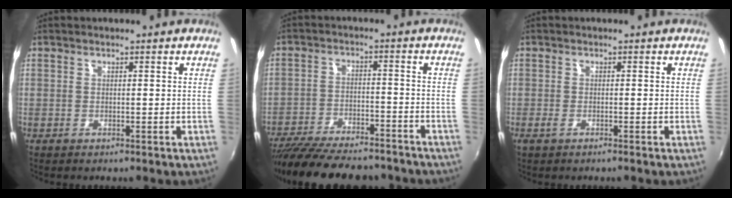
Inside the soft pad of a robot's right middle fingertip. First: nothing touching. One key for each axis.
{"total": 19.4, "fx": -16.6, "fy": 5.5, "fz": 8.5, "tx": -0.175, "ty": -0.025, "tz": -0.244}
{"total": 1.2, "fx": -0.9, "fy": 0.3, "fz": 0.8, "tx": -0.019, "ty": -0.004, "tz": -0.018}